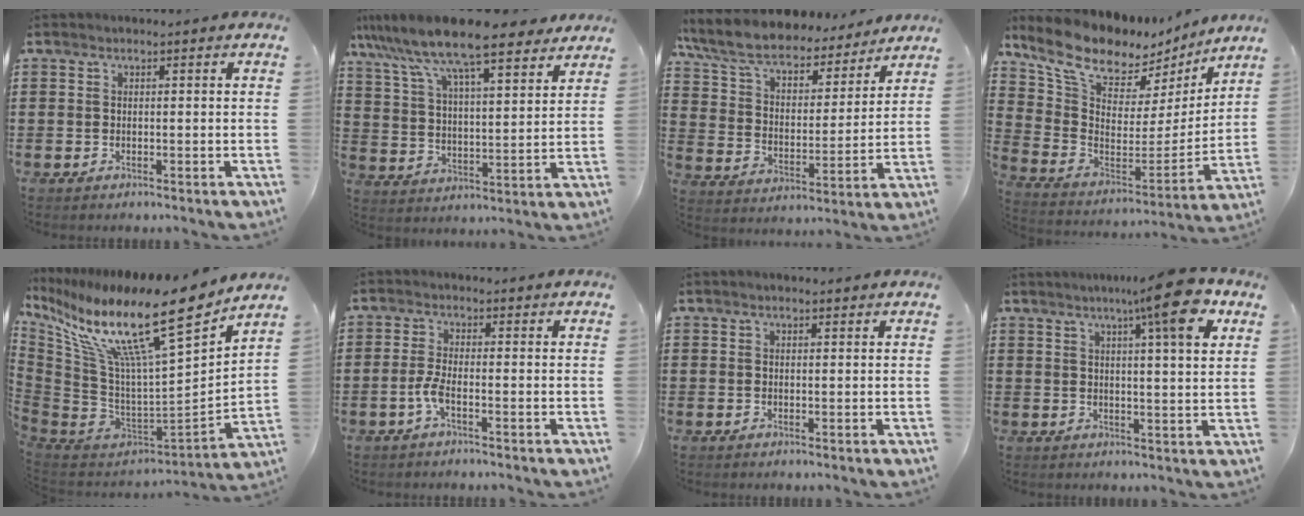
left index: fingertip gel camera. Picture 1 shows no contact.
{"total": 11.6, "force": [9.9, 1.4, 5.9], "torque": [-0.153, -0.044, 0.167]}
{"total": 8.4, "force": [7.6, 2.0, 3.0], "torque": [-0.092, -0.045, 0.132]}
{"total": 10.2, "force": [8.7, 4.0, 3.7], "torque": [-0.114, -0.061, 0.154]}
{"total": 17.0, "force": [10.9, 2.7, 12.8], "torque": [-0.250, -0.080, 0.170]}
{"total": 2.9, "force": [-1.3, 0.5, 2.5], "torque": [-0.066, -0.006, -0.030]}
{"total": 0.6, "force": [0.4, 0.3, 0.3], "torque": [-0.006, 0.005, 0.007]}
{"total": 10.2, "force": [6.1, 0.8, 8.2], "torque": [-0.124, -0.020, 0.094]}